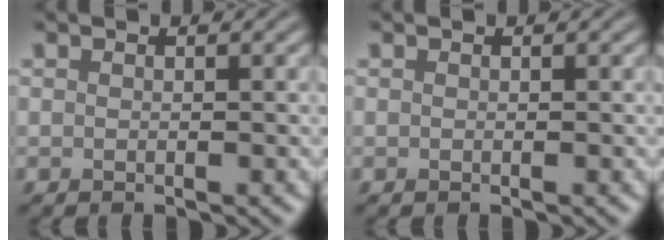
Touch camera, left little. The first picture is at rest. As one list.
[{"total": 0.0}]